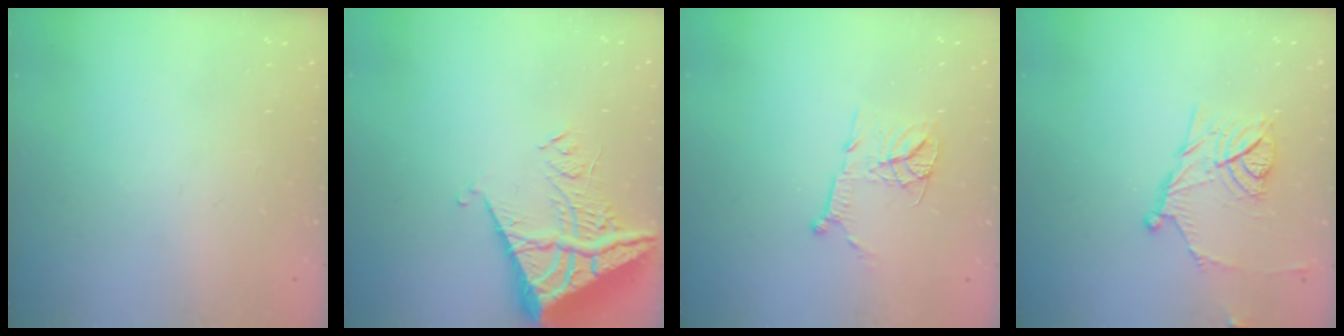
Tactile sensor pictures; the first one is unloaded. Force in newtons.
{"total": 8.8, "press": 8.7, "slide": 0.8}
{"total": 13.9, "press": 13.9, "slide": 1.2}
{"total": 13.2, "press": 13.2, "slide": 0.3}